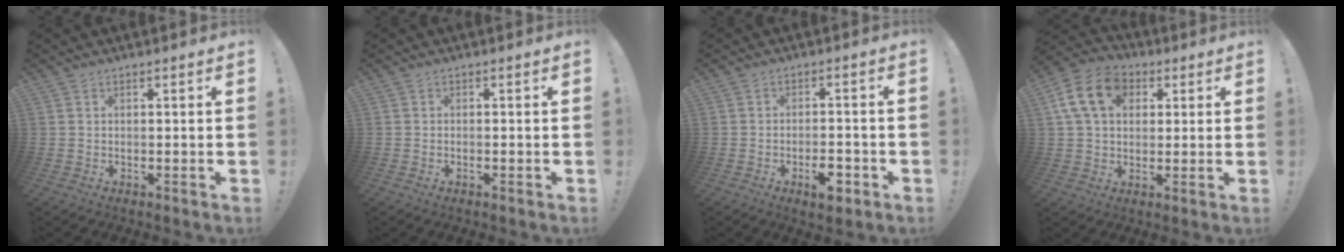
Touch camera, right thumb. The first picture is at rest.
{"total": 0.5, "force": [-0.5, 0.1, 0.2], "torque": [-0.011, 0.003, -0.007]}
{"total": 6.1, "force": [-3.1, 2.7, 4.6], "torque": [-0.069, 0.015, -0.048]}
{"total": 14.6, "force": [4.7, 10.6, 8.8], "torque": [-0.148, -0.003, 0.093]}